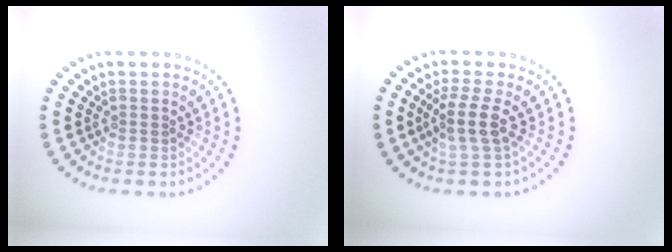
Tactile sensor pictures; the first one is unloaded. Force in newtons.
{"total": 2.8, "press": 2.3, "slide": 1.6}